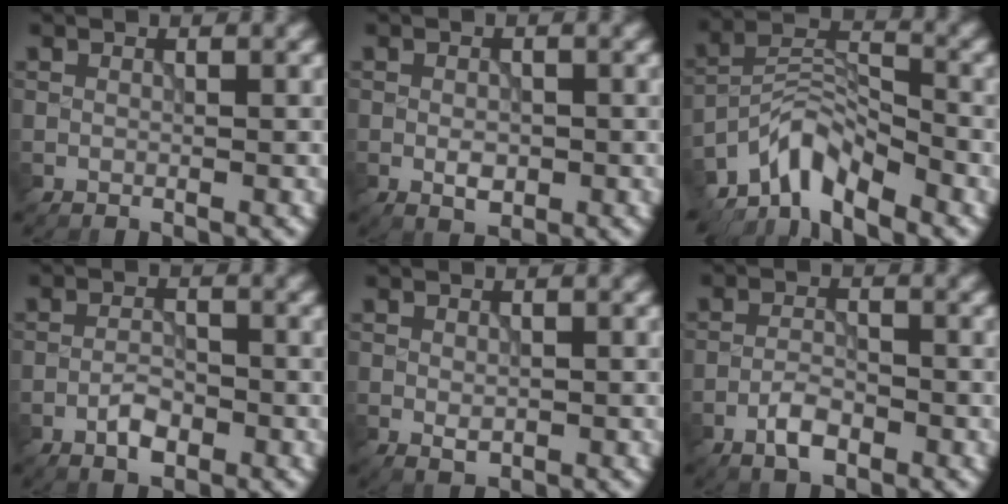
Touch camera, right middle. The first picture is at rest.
{"total": 2.0, "force": [-0.5, 1.2, 1.5], "torque": [-0.026, -0.001, -0.009]}
{"total": 5.3, "force": [-4.4, 1.7, 2.4], "torque": [-0.033, 0.003, -0.096]}
{"total": 2.5, "force": [-1.3, 1.1, 1.8], "torque": [-0.030, 0.004, -0.028]}
{"total": 1.2, "force": [-0.2, 0.7, 1.0], "torque": [-0.018, -0.005, -0.001]}
{"total": 2.6, "force": [-1.6, 1.0, 1.9], "torque": [-0.034, 0.003, -0.034]}